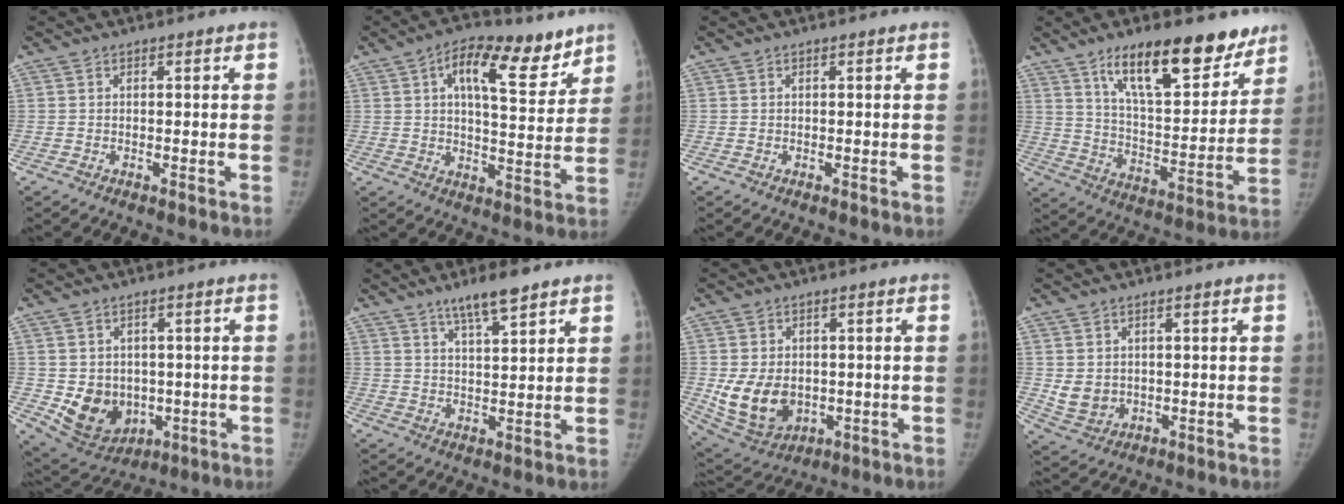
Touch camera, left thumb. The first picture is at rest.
{"total": 14.4, "force": [8.2, 6.1, 10.2], "torque": [-0.117, -0.029, 0.124]}
{"total": 0.0}
{"total": 20.5, "force": [13.6, 7.6, 13.4], "torque": [-0.156, -0.071, 0.222]}
{"total": 10.3, "force": [-1.4, 8.5, 5.7], "torque": [-0.052, -0.002, 0.003]}
{"total": 6.9, "force": [5.0, 1.0, 4.6], "torque": [-0.076, -0.029, 0.089]}
{"total": 11.2, "force": [-1.1, 8.4, 7.3], "torque": [-0.107, -0.005, 0.005]}
{"total": 4.6, "force": [0.6, 3.9, 2.4], "torque": [-0.028, -0.010, 0.026]}